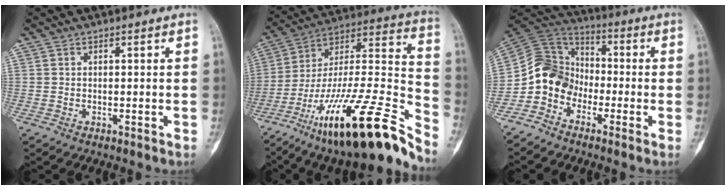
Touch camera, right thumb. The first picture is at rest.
{"total": 30.5, "force": [-20.2, 6.2, 22.0], "torque": [-0.310, 0.086, -0.335]}
{"total": 10.2, "force": [-4.2, 8.3, 4.0], "torque": [-0.058, 0.066, -0.097]}